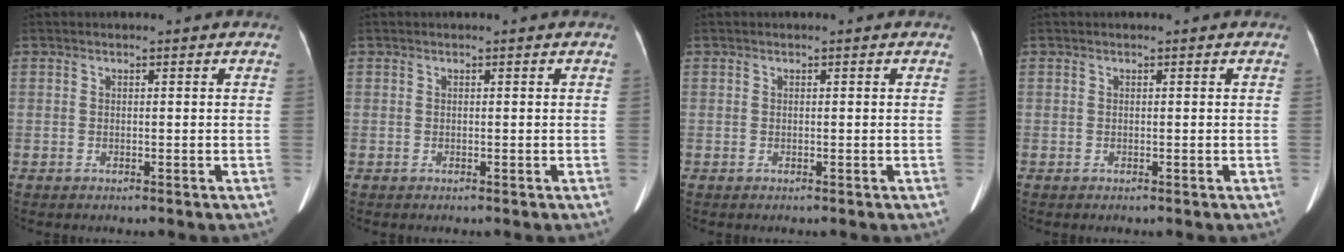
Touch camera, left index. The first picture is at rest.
{"total": 0.0}
{"total": 0.0}
{"total": 0.0}